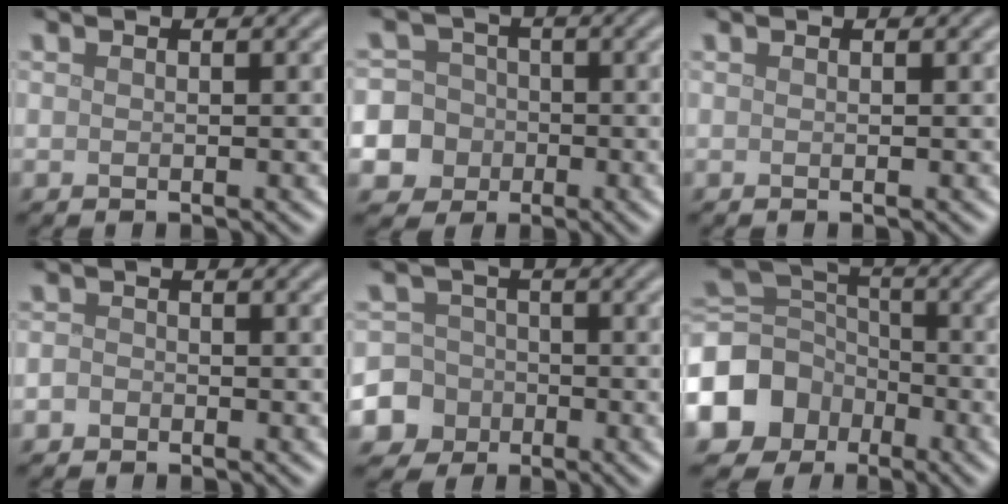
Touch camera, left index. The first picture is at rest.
{"total": 13.2, "force": [-4.5, 12.2, 2.3], "torque": [-0.084, -0.018, -0.105]}
{"total": 0.0}
{"total": 1.2, "force": [-0.7, 0.9, 0.3], "torque": [-0.003, -0.001, -0.016]}
{"total": 8.1, "force": [-3.5, 7.3, 0.8], "torque": [-0.017, -0.016, -0.086]}
{"total": 9.4, "force": [-4.5, 7.6, 3.3], "torque": [-0.096, 0.001, -0.101]}